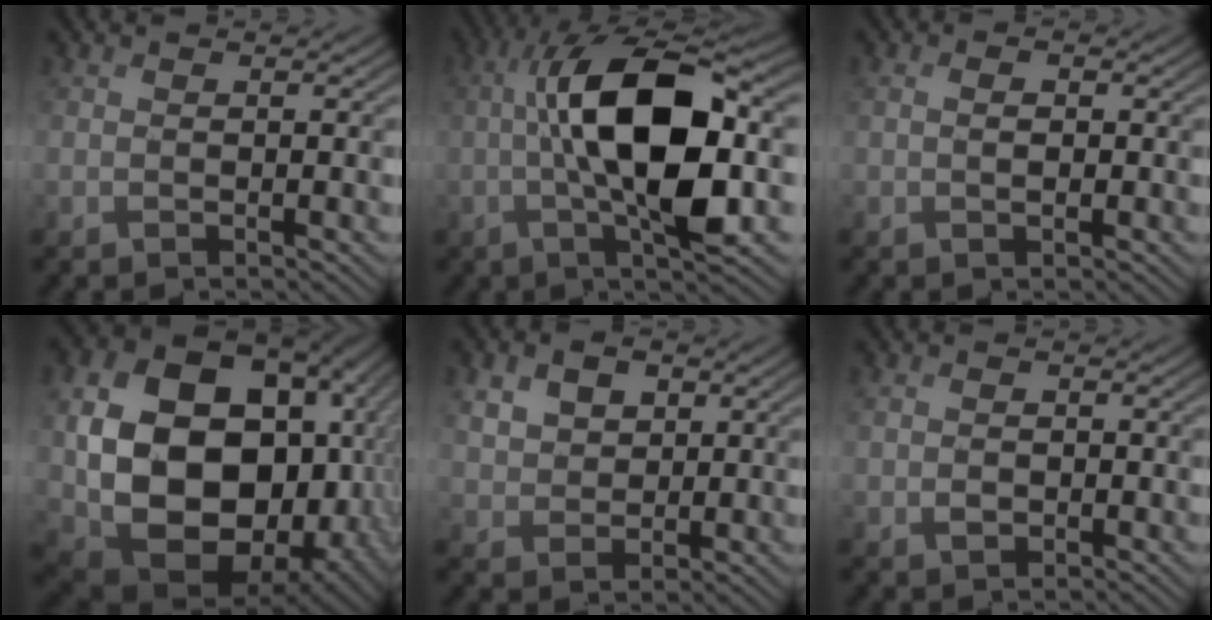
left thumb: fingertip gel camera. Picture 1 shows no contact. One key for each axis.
{"total": 14.9, "fx": -0.1, "fy": 5.5, "fz": 13.9, "tx": -0.250, "ty": 0.006, "tz": -0.003}
{"total": 2.0, "fx": 0.3, "fy": 1.2, "fz": 1.6, "tx": -0.016, "ty": 0.001, "tz": -0.003}
{"total": 20.6, "fx": 0.7, "fy": 15.1, "fz": 14.1, "tx": -0.302, "ty": -0.057, "tz": 0.063}
{"total": 5.6, "fx": 2.5, "fy": 3.9, "fz": 3.1, "tx": -0.075, "ty": 0.001, "tz": 0.043}
{"total": 1.7, "fx": -0.1, "fy": 1.3, "fz": 1.1, "tx": -0.025, "ty": 0.000, "tz": 0.000}